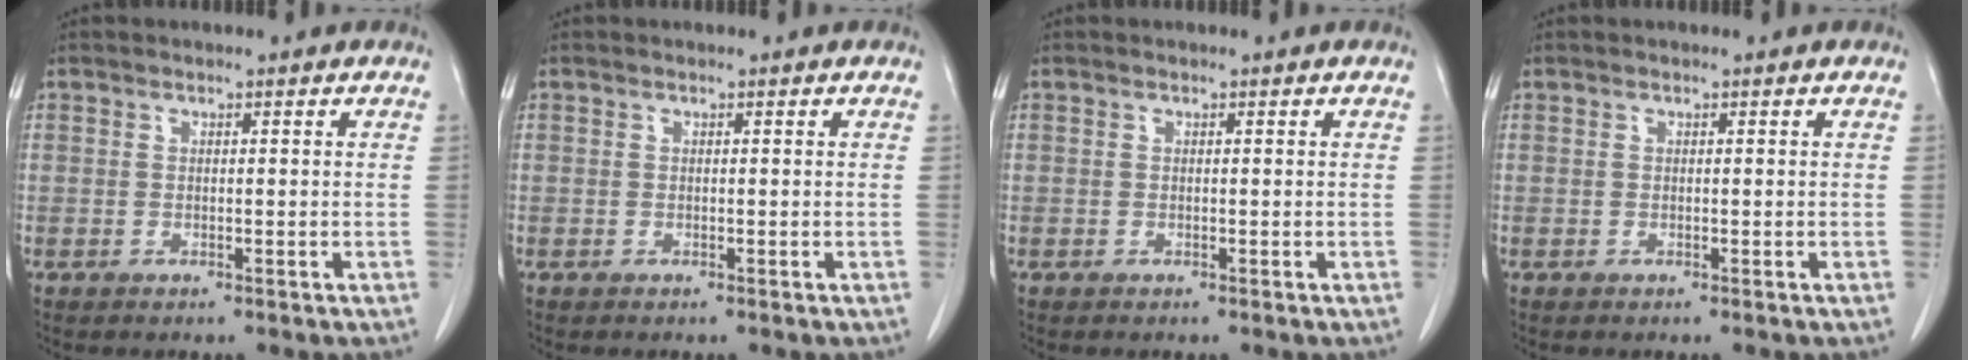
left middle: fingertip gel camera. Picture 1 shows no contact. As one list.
[{"total": 0.0}, {"total": 0.0}, {"total": 0.0}]